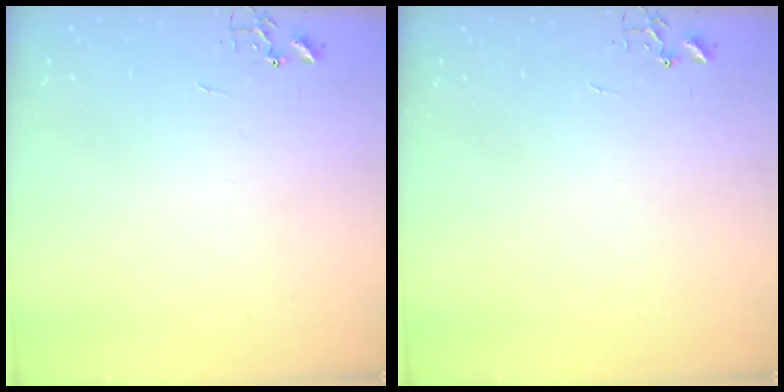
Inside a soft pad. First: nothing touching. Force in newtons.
{"total": 0.0}